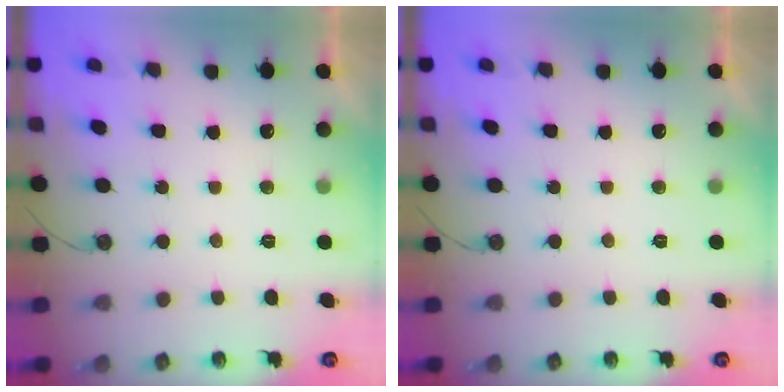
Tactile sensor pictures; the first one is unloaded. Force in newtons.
{"total": 0.0}